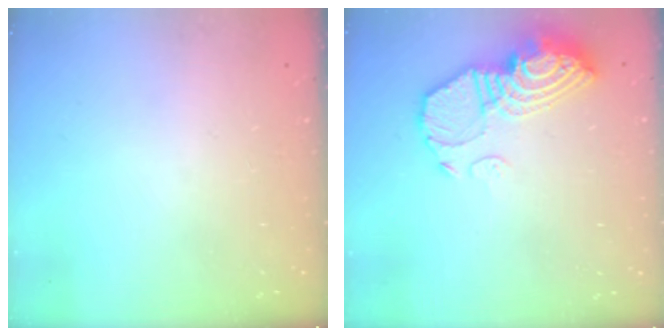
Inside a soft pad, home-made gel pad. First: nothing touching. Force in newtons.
{"total": 13.2, "press": 13.1, "slide": 1.1}